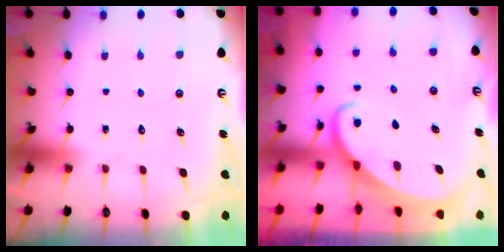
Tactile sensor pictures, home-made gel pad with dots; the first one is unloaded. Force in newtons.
{"total": 2.4, "press": 2.4, "slide": 0.2}